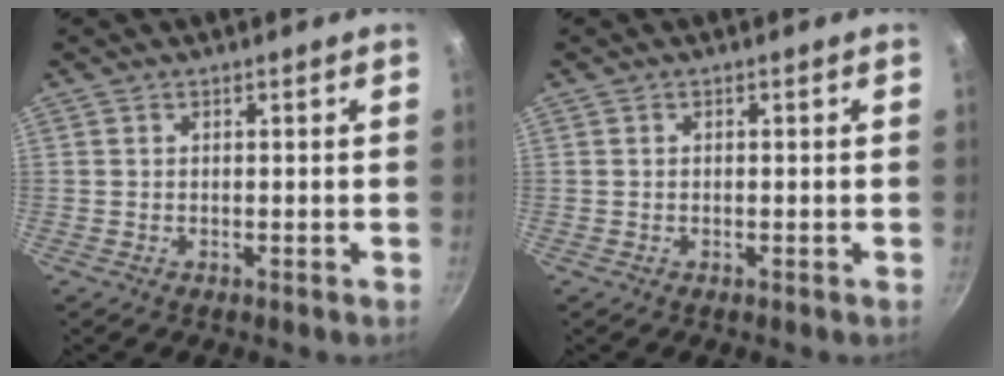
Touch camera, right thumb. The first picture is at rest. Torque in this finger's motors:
{"motor_torque": [0.09, -0.03, -0.31, 0.26, 0.08]}